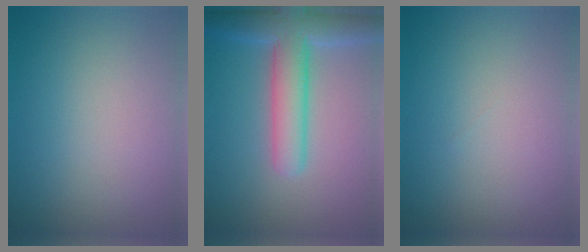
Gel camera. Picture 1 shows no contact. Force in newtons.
{"total": 6.1, "press": 6.1, "slide": 0.6}
{"total": 0.0}